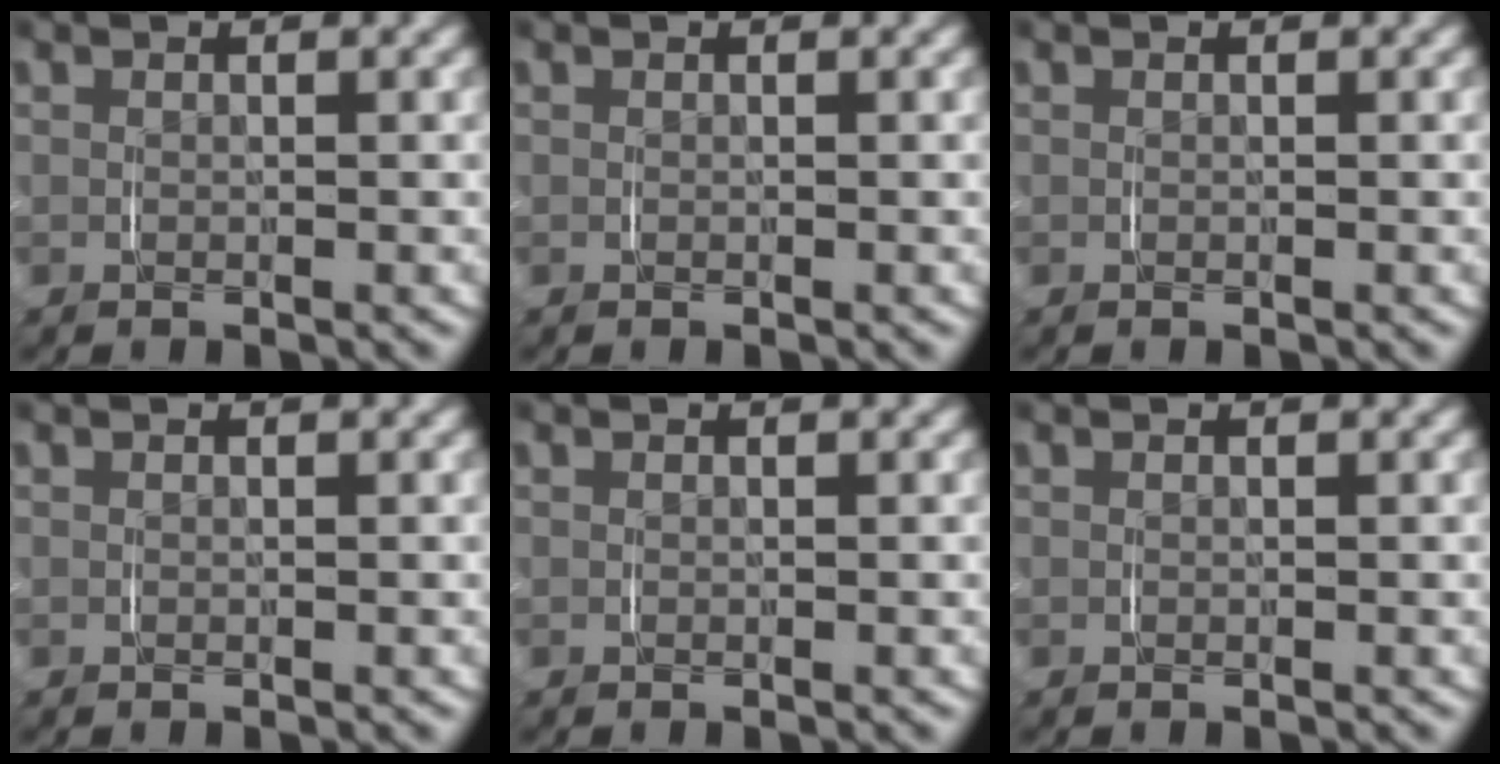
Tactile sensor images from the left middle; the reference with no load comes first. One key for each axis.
{"total": 0.0}
{"total": 0.0}
{"total": 0.0}
{"total": 0.0}
{"total": 0.0}